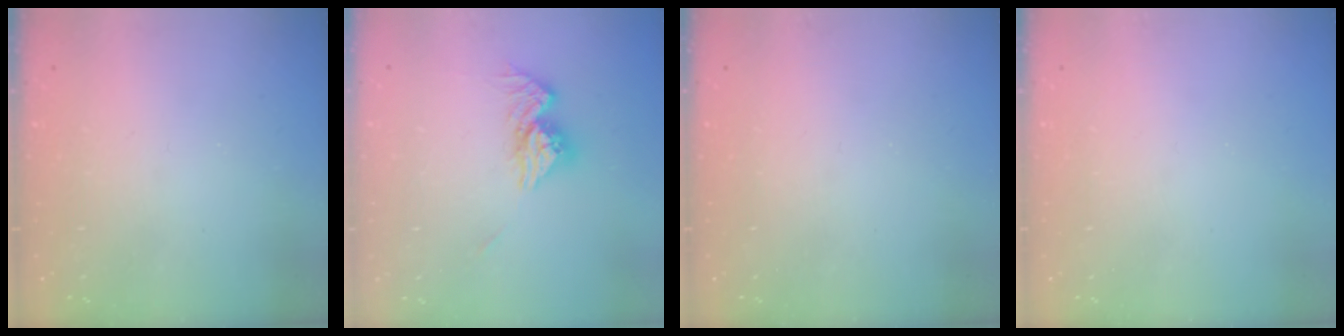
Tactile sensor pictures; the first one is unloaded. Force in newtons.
{"total": 10.7, "press": 10.6, "slide": 0.9}
{"total": 0.0}
{"total": 0.0}